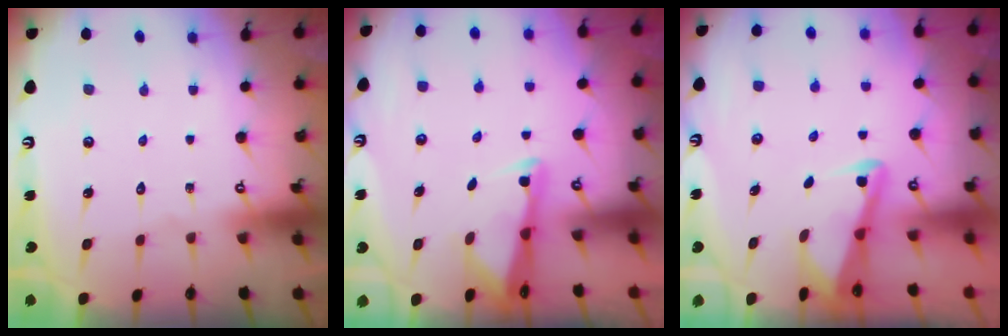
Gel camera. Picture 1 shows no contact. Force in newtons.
{"total": 2.5, "press": 2.5, "slide": 0.3}
{"total": 2.9, "press": 2.9, "slide": 0.4}